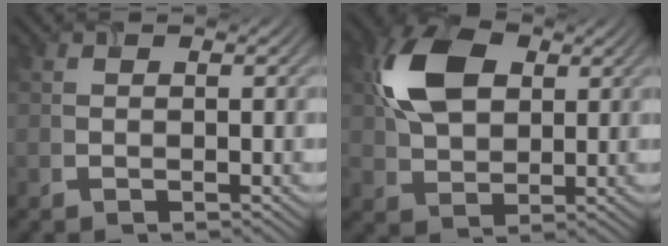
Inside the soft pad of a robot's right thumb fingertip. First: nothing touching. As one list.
[{"total": 9.8, "force": [2.8, 6.4, 6.9], "torque": [-0.163, 0.015, 0.049]}]